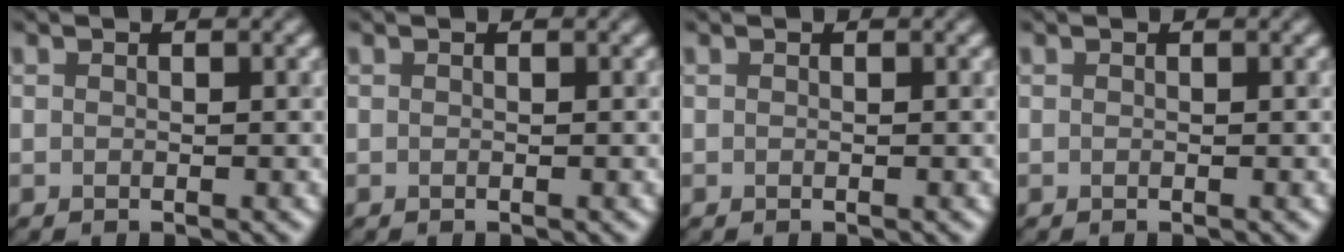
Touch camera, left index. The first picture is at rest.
{"total": 0.0}
{"total": 0.0}
{"total": 0.0}